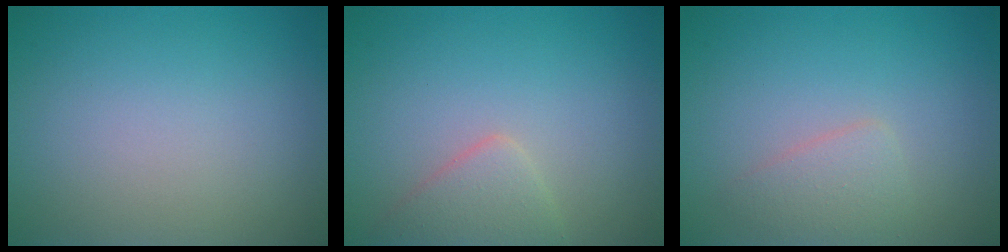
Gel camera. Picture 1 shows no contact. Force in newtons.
{"total": 2.3, "press": 2.3, "slide": 0.0}
{"total": 1.9, "press": 1.9, "slide": 0.0}